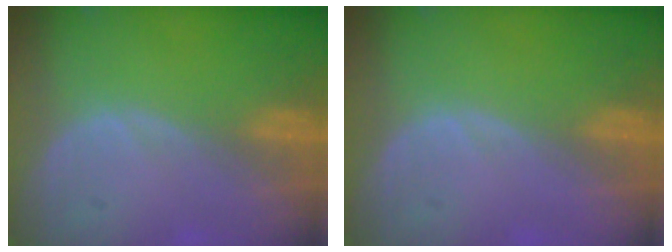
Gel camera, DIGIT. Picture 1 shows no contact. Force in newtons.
{"total": 0.0}